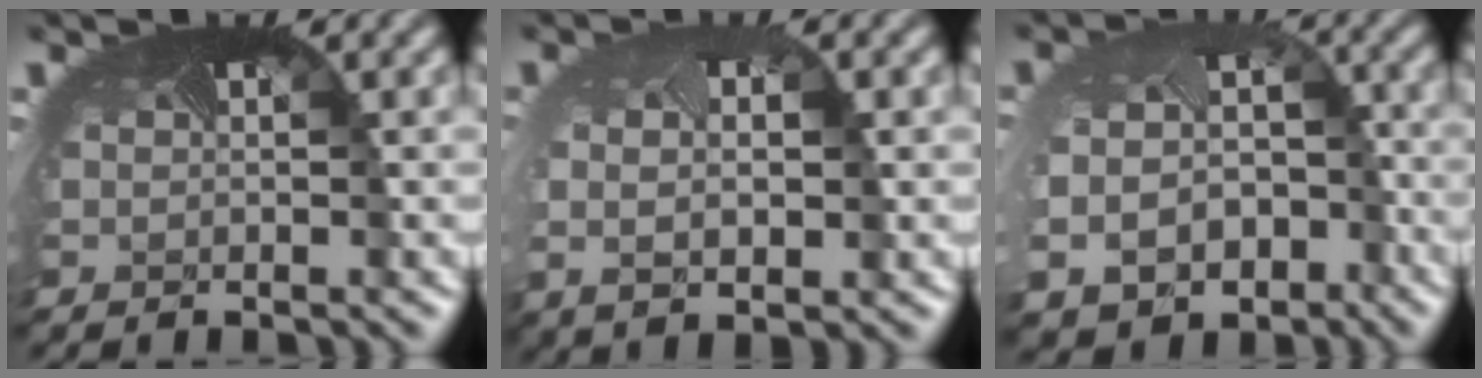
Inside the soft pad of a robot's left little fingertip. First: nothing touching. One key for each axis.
{"total": 3.8, "fx": -0.1, "fy": 2.2, "fz": 3.1, "tx": -0.058, "ty": -0.003, "tz": 0.010}
{"total": 11.3, "fx": -5.1, "fy": 8.4, "fz": 5.4, "tx": -0.113, "ty": -0.064, "tz": -0.058}